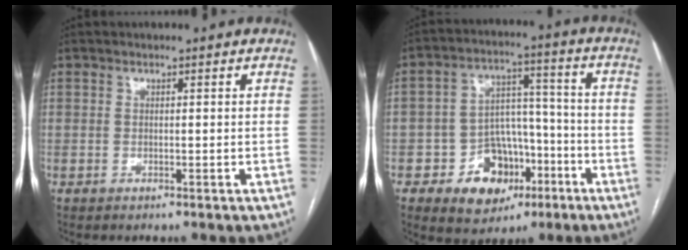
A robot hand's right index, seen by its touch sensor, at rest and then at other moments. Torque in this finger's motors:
{"motor_torque": [0.20, -0.15, -0.39, -0.09]}